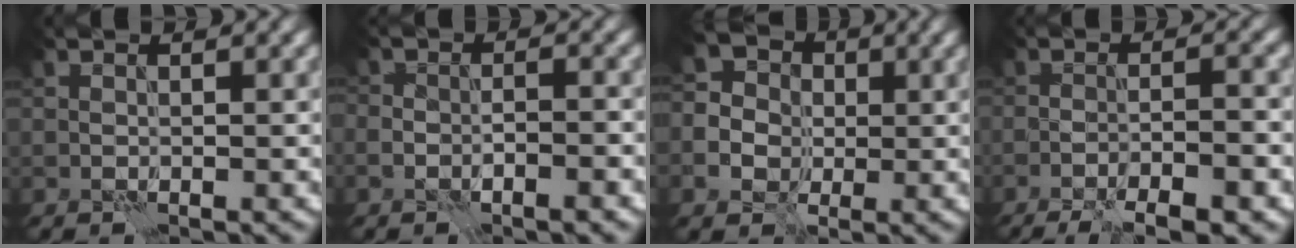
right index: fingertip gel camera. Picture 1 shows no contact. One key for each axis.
{"total": 2.3, "fx": -1.4, "fy": 1.0, "fz": 1.5, "tx": -0.014, "ty": 0.008, "tz": -0.028}
{"total": 5.4, "fx": -0.7, "fy": 4.9, "fz": 2.3, "tx": -0.040, "ty": 0.009, "tz": -0.023}
{"total": 7.3, "fx": -4.8, "fy": 1.6, "fz": 5.2, "tx": -0.068, "ty": 0.001, "tz": -0.068}